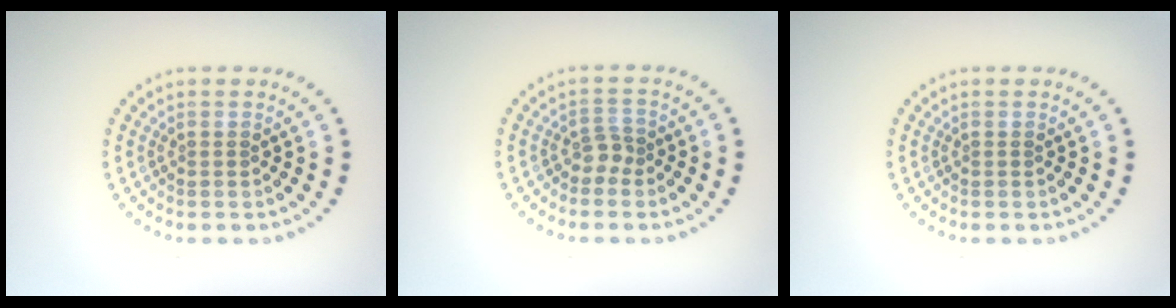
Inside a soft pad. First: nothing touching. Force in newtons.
{"total": 1.5, "press": 1.0, "slide": 1.0}
{"total": 0.0}